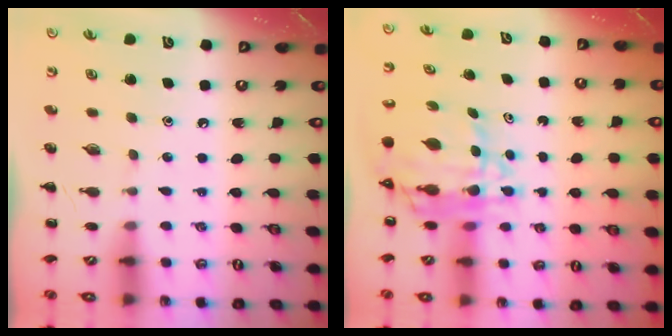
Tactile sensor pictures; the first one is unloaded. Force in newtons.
{"total": 9.7, "press": 9.0, "slide": 3.4}